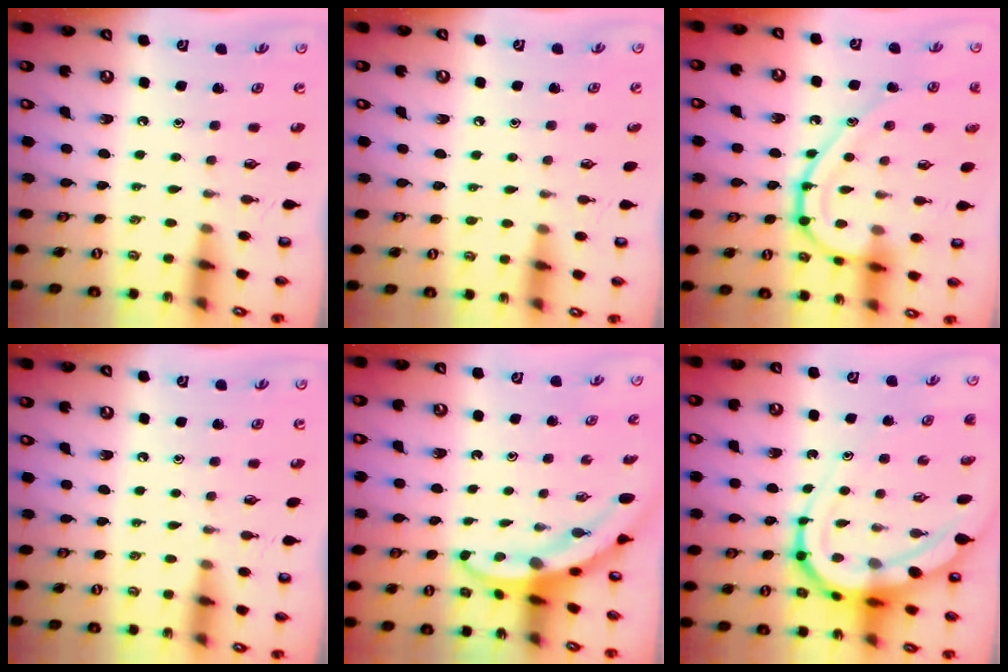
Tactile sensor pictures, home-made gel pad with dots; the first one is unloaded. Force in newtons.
{"total": 3.4, "press": 3.4, "slide": 0.5}
{"total": 16.3, "press": 16.3, "slide": 0.3}
{"total": 0.0}
{"total": 3.9, "press": 3.9, "slide": 0.6}
{"total": 16.0, "press": 15.9, "slide": 1.7}